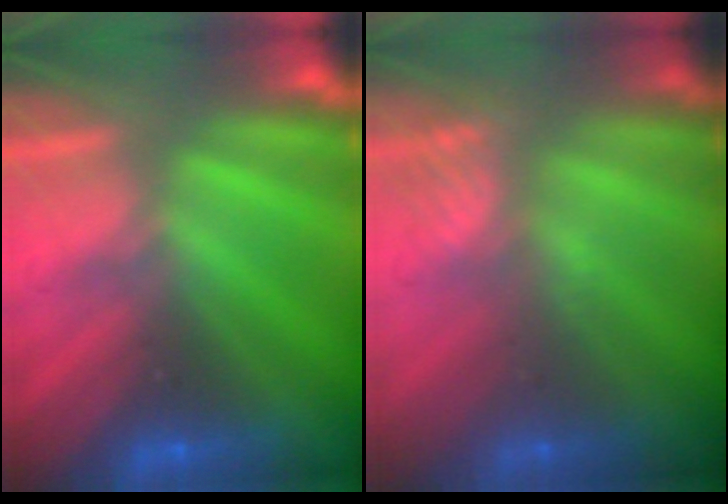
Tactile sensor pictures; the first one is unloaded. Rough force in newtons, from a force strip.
{"total": 2.4}